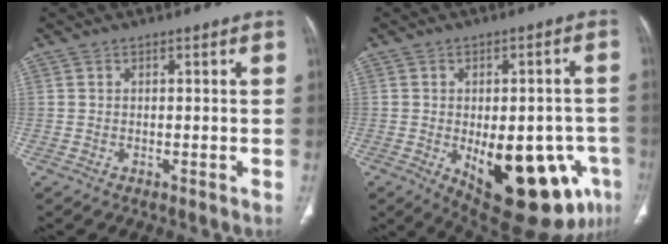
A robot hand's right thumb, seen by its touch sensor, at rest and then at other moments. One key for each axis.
{"total": 23.1, "fx": -7.9, "fy": 10.5, "fz": 19.1, "tx": -0.193, "ty": 0.005, "tz": -0.079}